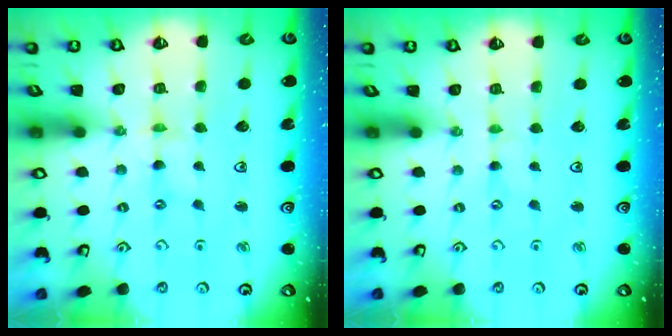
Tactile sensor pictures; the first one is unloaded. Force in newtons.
{"total": 0.8, "press": 0.8, "slide": 0.1}